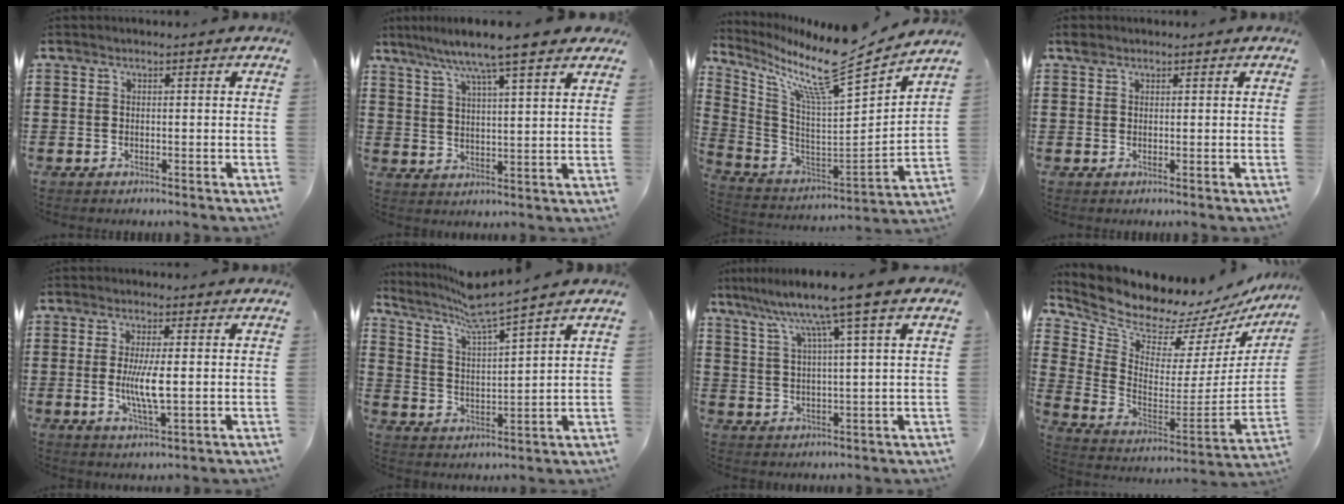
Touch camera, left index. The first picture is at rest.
{"total": 7.7, "force": [6.3, -0.3, 4.4], "torque": [-0.106, -0.025, 0.107]}
{"total": 11.9, "force": [9.4, 0.8, 7.3], "torque": [-0.166, -0.074, 0.149]}
{"total": 1.1, "force": [0.8, 0.7, 0.2], "torque": [-0.008, 0.004, 0.016]}
{"total": 6.0, "force": [0.1, 1.2, 5.9], "torque": [-0.121, -0.005, -0.004]}
{"total": 6.9, "force": [6.0, -0.3, 3.5], "torque": [-0.090, -0.035, 0.100]}
{"total": 7.6, "force": [5.0, -0.7, 5.7], "torque": [-0.128, -0.021, 0.078]}
{"total": 8.4, "force": [8.0, 2.2, 1.1], "torque": [-0.069, -0.082, 0.135]}